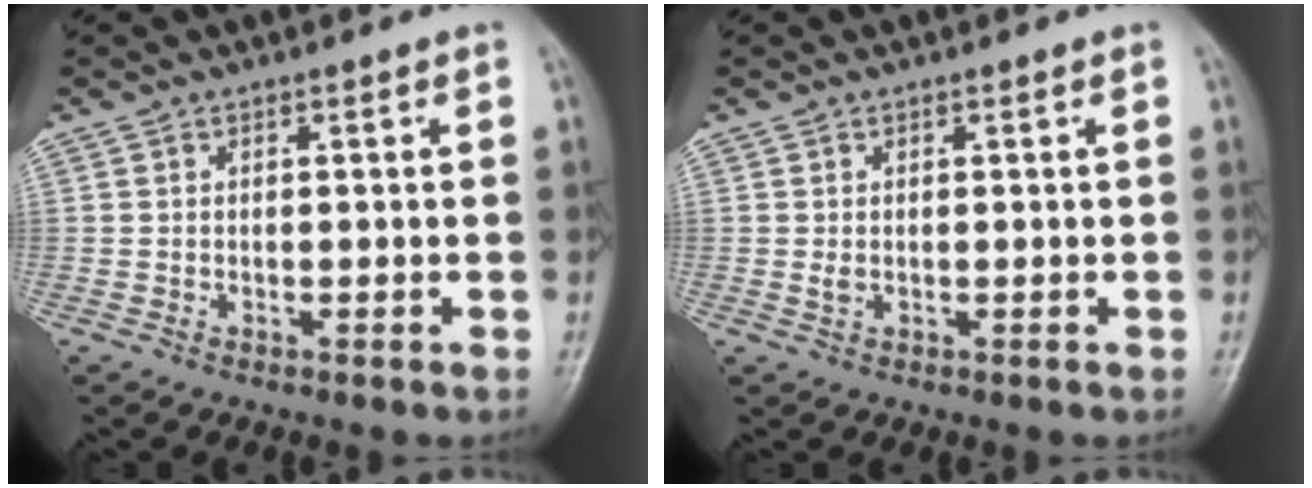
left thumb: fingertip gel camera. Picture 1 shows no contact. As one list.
[{"total": 1.0, "force": [0.2, 0.7, 0.7], "torque": [-0.011, -0.003, 0.008]}]